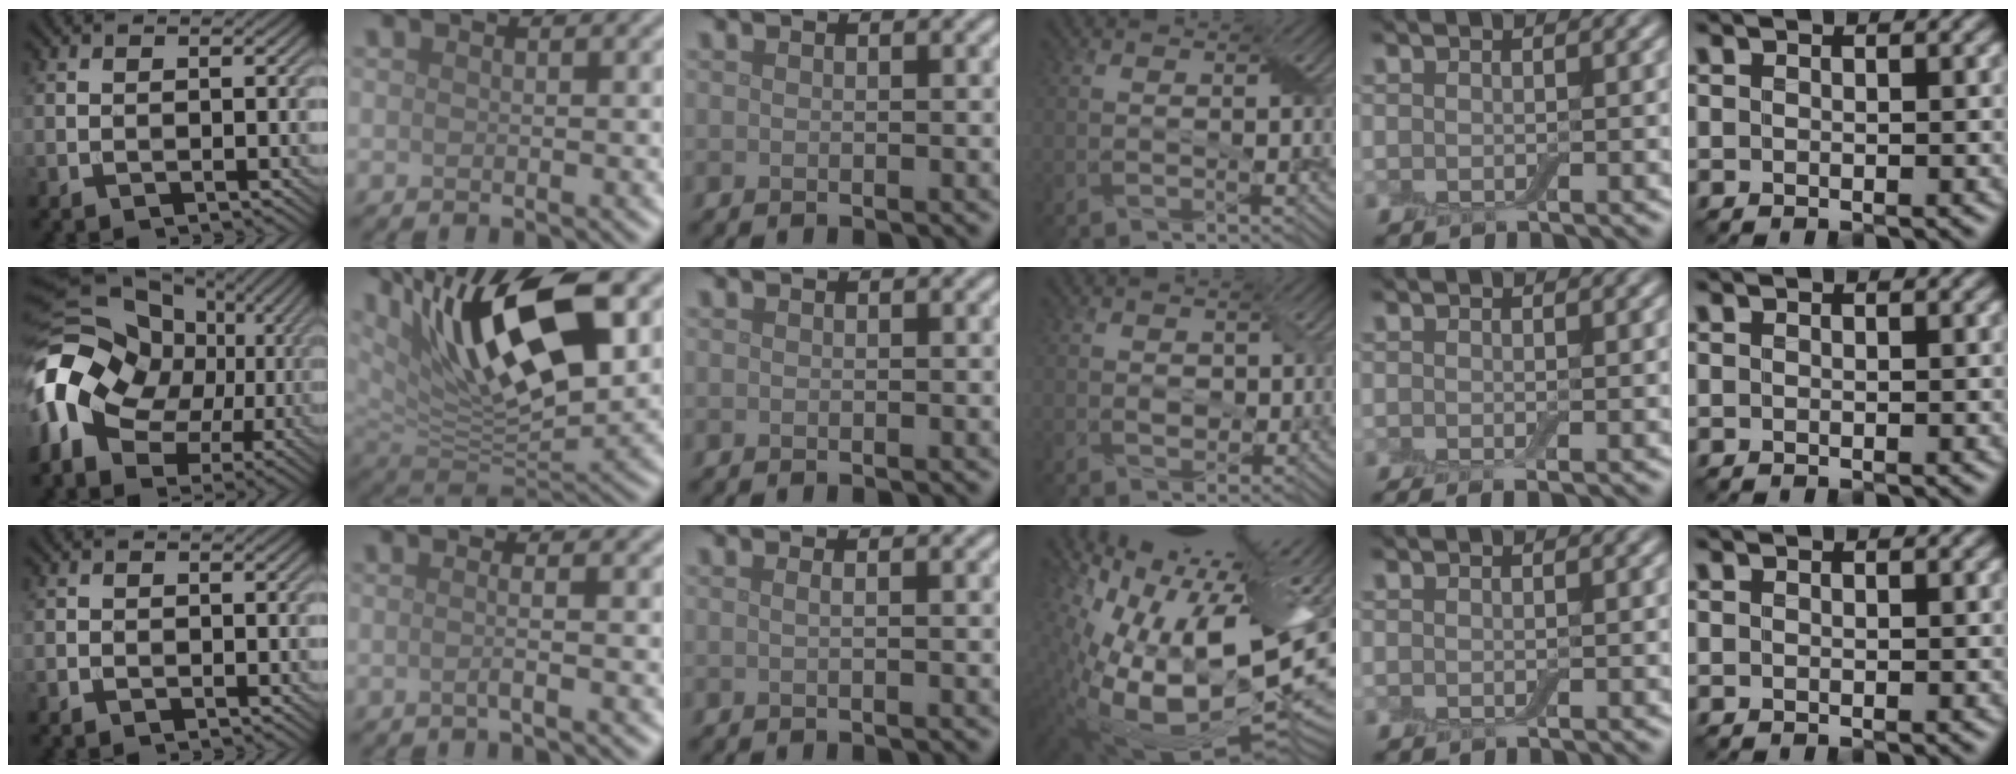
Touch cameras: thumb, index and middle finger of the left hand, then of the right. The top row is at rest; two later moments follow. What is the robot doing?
{"motion": "peel", "object": "aluminum foil"}